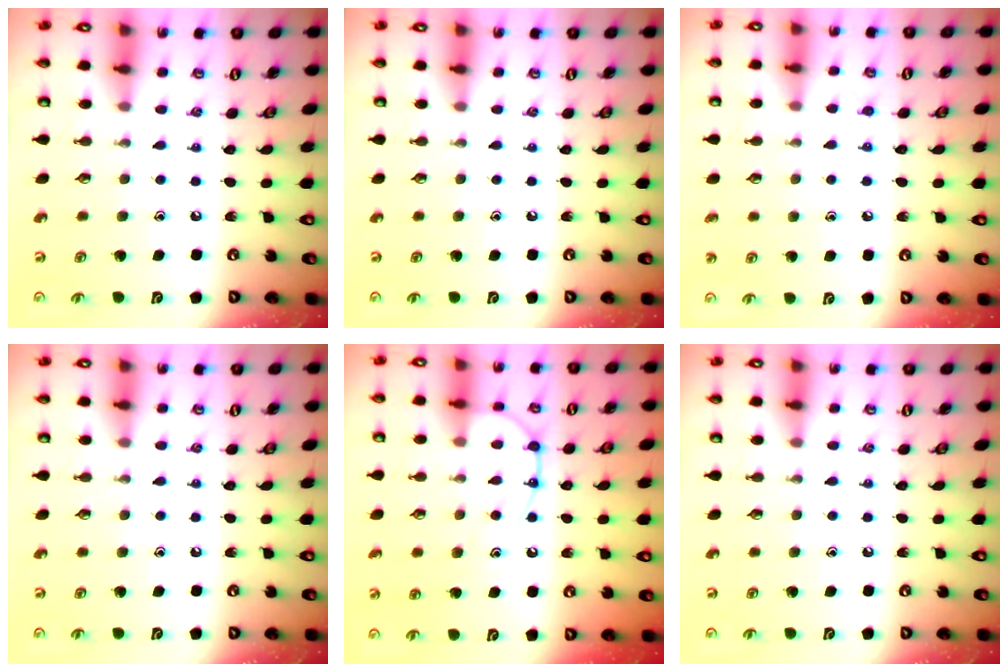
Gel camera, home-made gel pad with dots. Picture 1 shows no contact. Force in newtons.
{"total": 0.0}
{"total": 5.4, "press": 5.3, "slide": 0.7}
{"total": 0.0}
{"total": 11.1, "press": 11.1, "slide": 1.1}
{"total": 0.0}